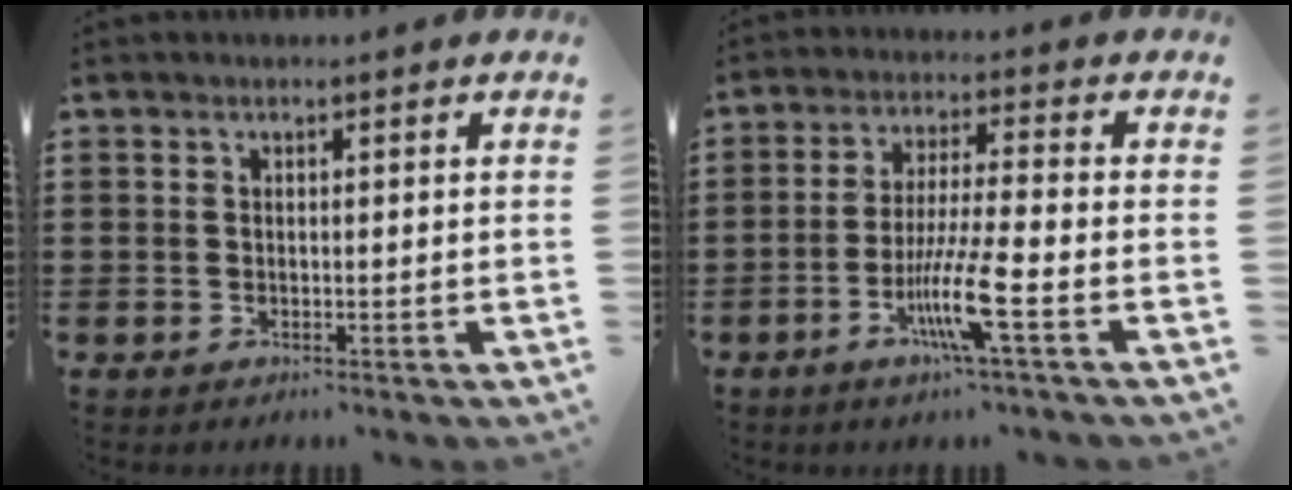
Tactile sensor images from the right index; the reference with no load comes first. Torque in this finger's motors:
{"motor_torque": [2.14, 0.00, 0.88, 0.13]}